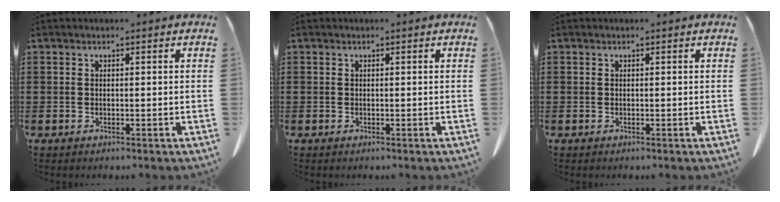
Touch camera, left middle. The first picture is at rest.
{"total": 0.0}
{"total": 0.0}